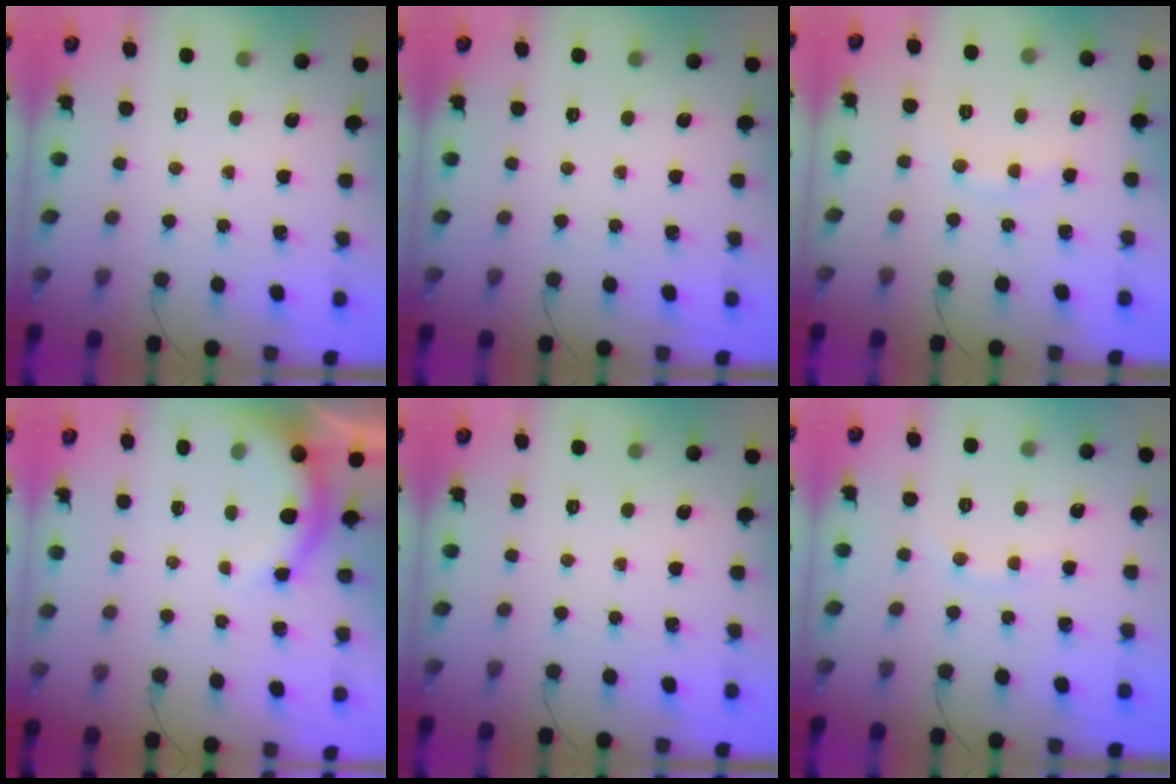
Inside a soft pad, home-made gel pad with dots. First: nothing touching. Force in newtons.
{"total": 0.0}
{"total": 7.0, "press": 7.0, "slide": 0.8}
{"total": 5.5, "press": 5.4, "slide": 0.9}
{"total": 0.0}
{"total": 4.8, "press": 4.7, "slide": 1.3}